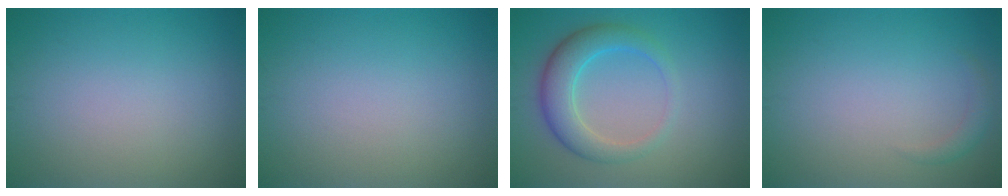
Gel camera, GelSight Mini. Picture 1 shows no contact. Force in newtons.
{"total": 0.0}
{"total": 4.4, "press": 4.4, "slide": 0.1}
{"total": 1.2, "press": 1.2, "slide": 0.2}